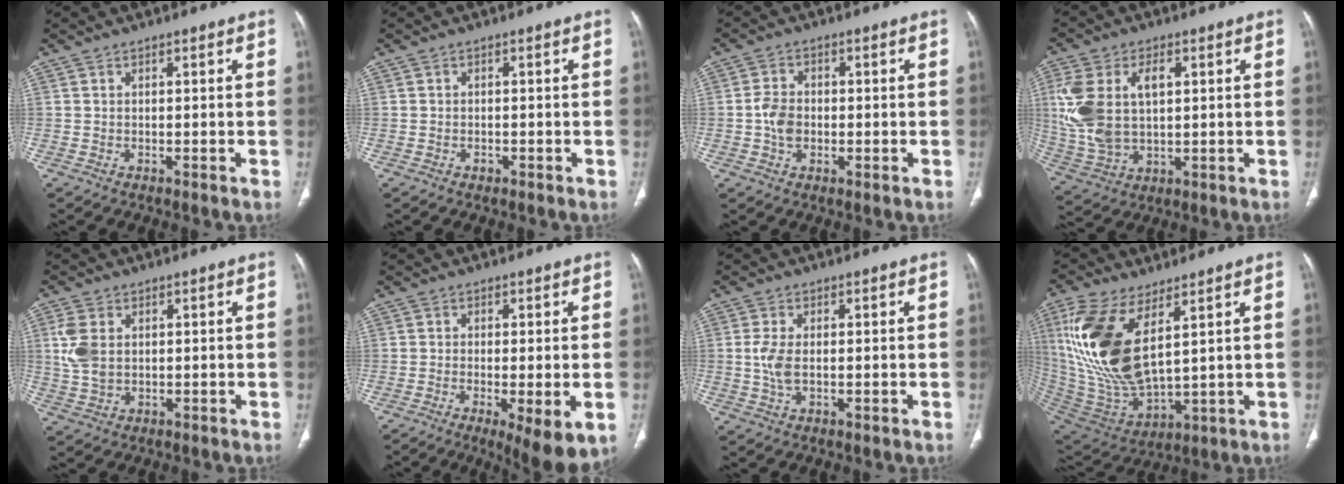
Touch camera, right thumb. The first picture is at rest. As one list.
[{"total": 1.0, "force": [-0.5, 0.7, 0.4], "torque": [-0.004, 0.003, -0.007]}, {"total": 4.8, "force": [-0.5, 3.5, 3.2], "torque": [-0.056, 0.009, -0.013]}, {"total": 15.4, "force": [2.9, 9.2, 12.0], "torque": [-0.260, 0.004, 0.064]}, {"total": 6.2, "force": [1.3, 4.1, 4.5], "torque": [-0.104, 0.000, 0.031]}, {"total": 8.8, "force": [-3.0, 2.3, 8.0], "torque": [-0.123, -0.018, -0.044]}, {"total": 4.3, "force": [0.1, 2.0, 3.7], "torque": [-0.092, 0.000, 0.004]}, {"total": 20.7, "force": [7.1, 9.4, 17.0], "torque": [-0.364, -0.034, 0.150]}]